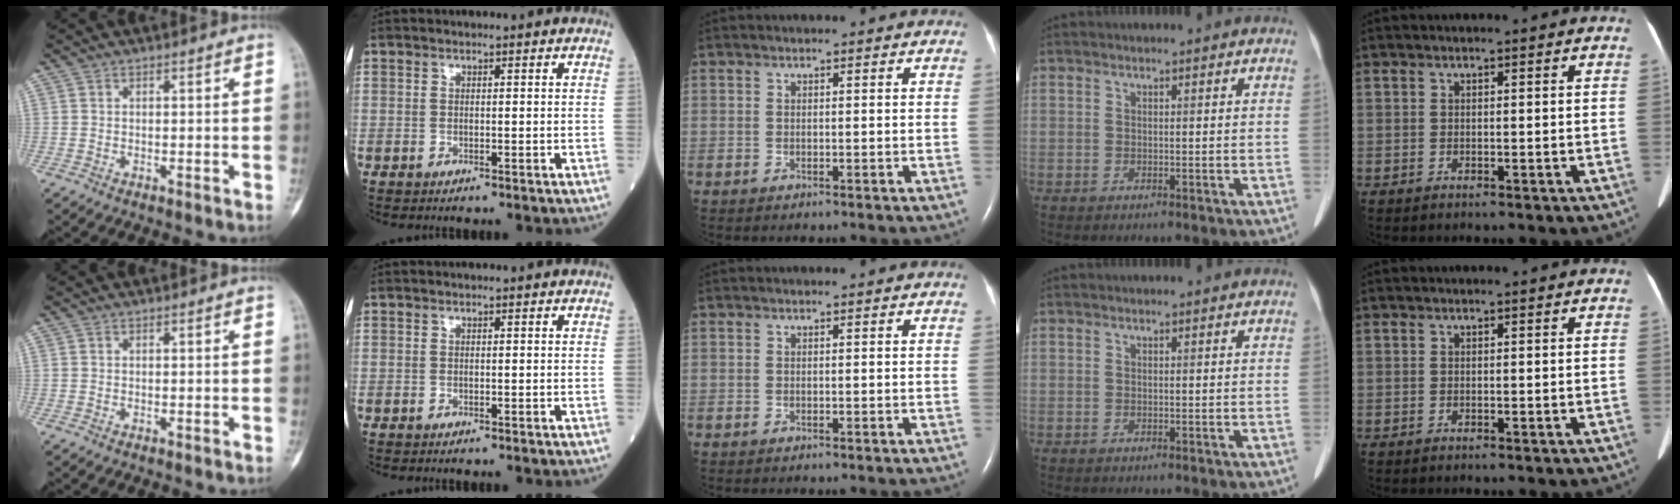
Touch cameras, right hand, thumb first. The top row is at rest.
{}